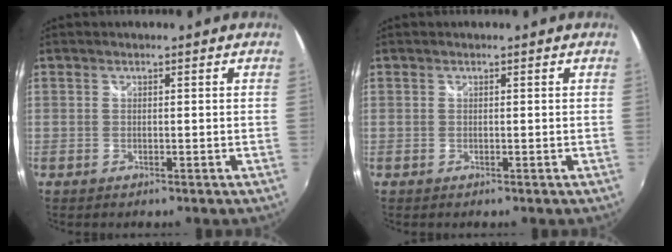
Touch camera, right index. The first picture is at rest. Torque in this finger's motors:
{"motor_torque": [0.01, 0.02, -0.01, 0.01]}